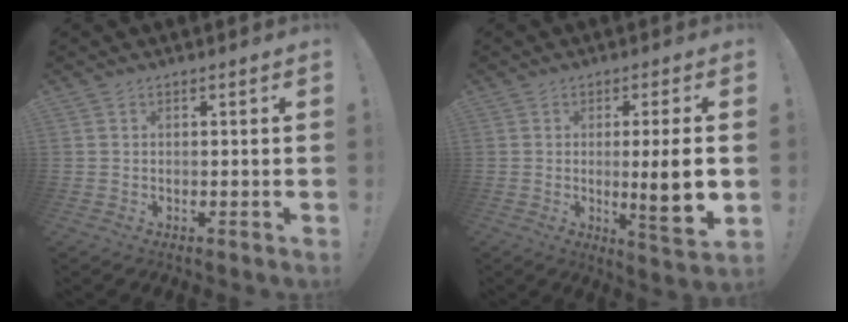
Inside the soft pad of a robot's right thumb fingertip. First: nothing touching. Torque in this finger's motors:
{"motor_torque": [0.03, 0.61, 0.64, 0.46, 0.06]}